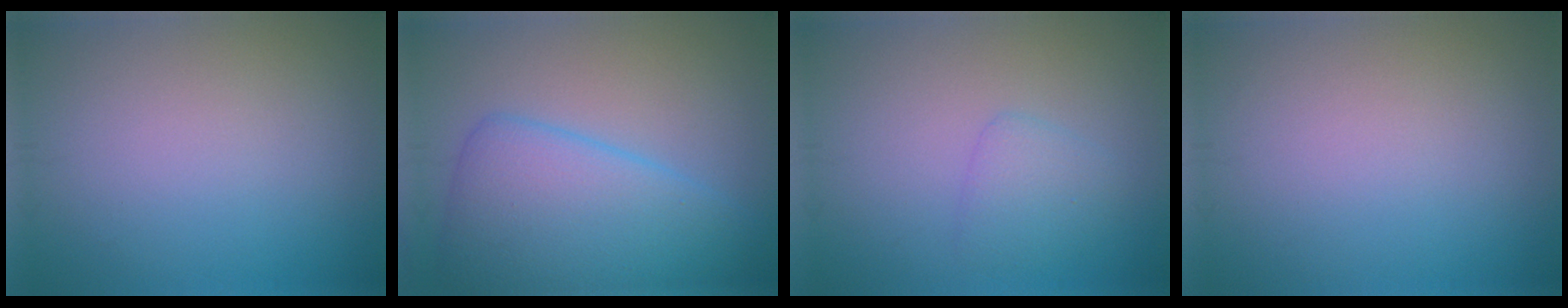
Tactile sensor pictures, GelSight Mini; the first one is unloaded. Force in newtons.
{"total": 7.5, "press": 7.5, "slide": 0.2}
{"total": 1.9, "press": 1.9, "slide": 0.2}
{"total": 0.0}